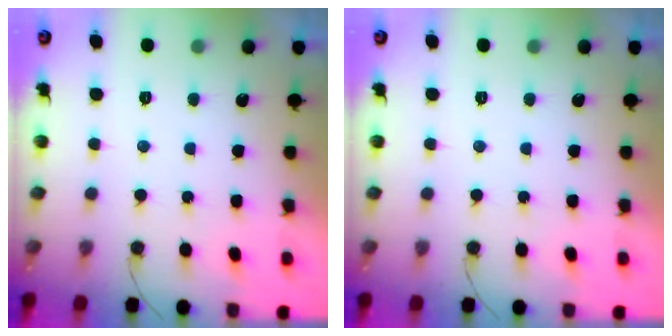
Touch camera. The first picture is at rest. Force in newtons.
{"total": 0.0}